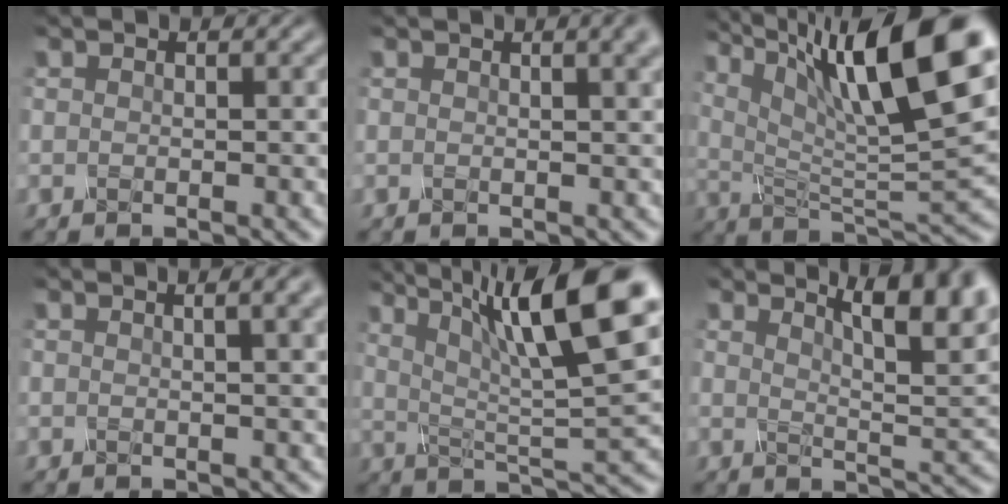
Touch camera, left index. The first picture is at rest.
{"total": 4.5, "force": [2.3, 2.0, 3.3], "torque": [-0.016, 0.026, 0.004]}
{"total": 15.8, "force": [7.8, 4.2, 13.0], "torque": [-0.221, 0.006, 0.136]}
{"total": 5.9, "force": [2.7, 2.5, 4.5], "torque": [-0.029, 0.034, 0.000]}
{"total": 12.9, "force": [5.7, 3.0, 11.1], "torque": [-0.181, 0.015, 0.094]}
{"total": 7.8, "force": [4.4, 2.4, 6.0], "torque": [-0.061, 0.013, 0.056]}